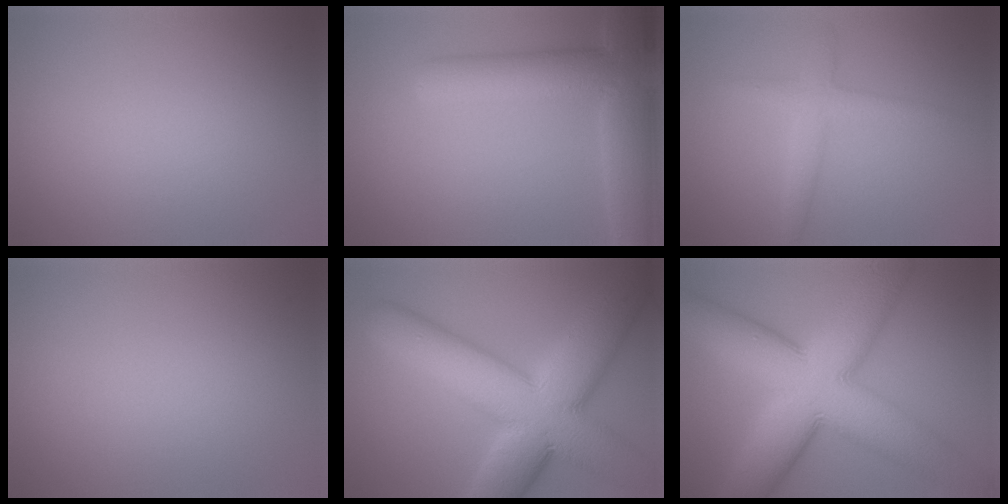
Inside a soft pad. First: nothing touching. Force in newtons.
{"total": 8.2, "press": 8.2, "slide": 0.5}
{"total": 2.4, "press": 2.4, "slide": 0.2}
{"total": 0.0}
{"total": 14.2, "press": 14.2, "slide": 1.1}
{"total": 15.0, "press": 15.0, "slide": 0.6}